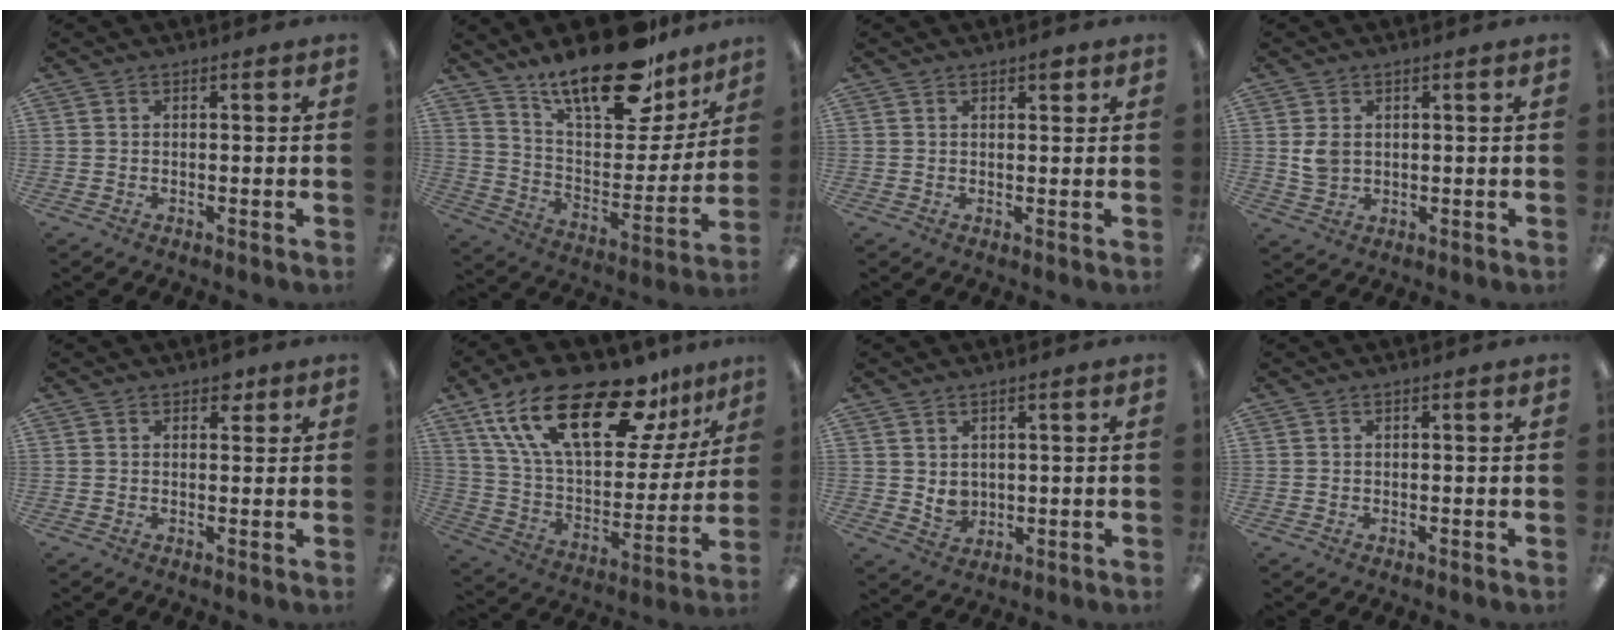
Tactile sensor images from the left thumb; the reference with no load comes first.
{"total": 22.8, "force": [17.5, 8.3, 12.1], "torque": [-0.186, -0.118, 0.300]}
{"total": 2.0, "force": [1.4, 1.0, 1.1], "torque": [-0.008, -0.003, 0.020]}
{"total": 3.6, "force": [1.0, 2.6, 2.2], "torque": [-0.037, 0.000, 0.017]}
{"total": 2.6, "force": [1.7, 1.5, 1.2], "torque": [-0.003, -0.007, 0.025]}
{"total": 26.9, "force": [16.6, 11.1, 18.1], "torque": [-0.317, -0.090, 0.285]}
{"total": 3.3, "force": [1.5, 2.6, 1.3], "torque": [-0.020, -0.006, 0.029]}
{"total": 0.0}